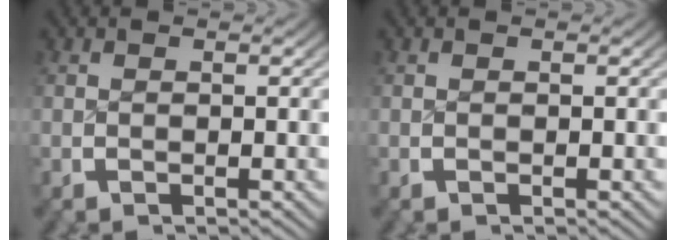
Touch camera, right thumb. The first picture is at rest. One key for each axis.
{"total": 0.0}